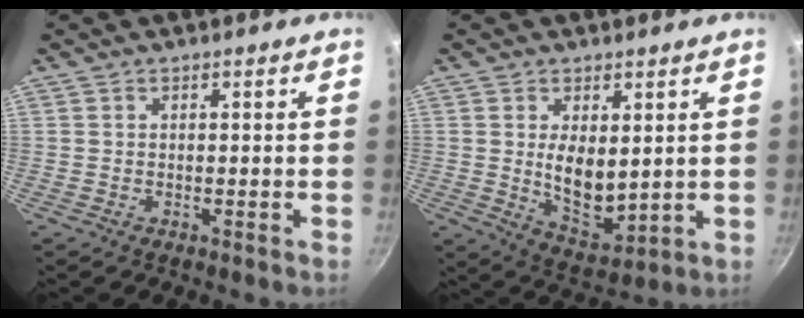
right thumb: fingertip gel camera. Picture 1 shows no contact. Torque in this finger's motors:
{"motor_torque": [1.89, 3.12, 1.60, -0.62, 0.19]}